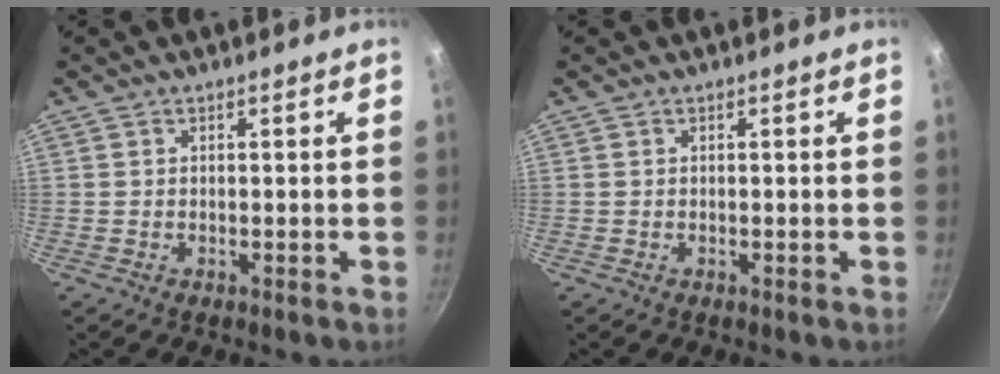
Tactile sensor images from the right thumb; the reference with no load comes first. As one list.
[{"total": 0.0}]